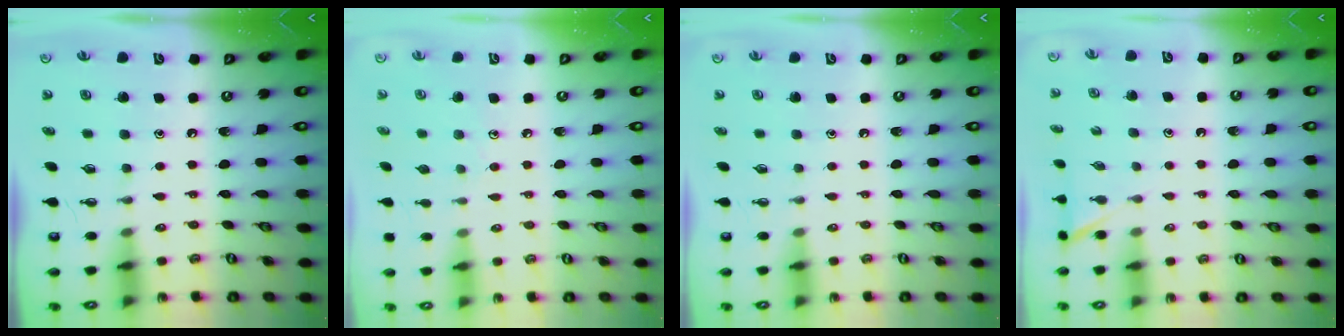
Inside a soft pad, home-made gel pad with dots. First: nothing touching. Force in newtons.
{"total": 3.5, "press": 3.5, "slide": 0.4}
{"total": 0.0}
{"total": 2.4, "press": 2.4, "slide": 0.2}